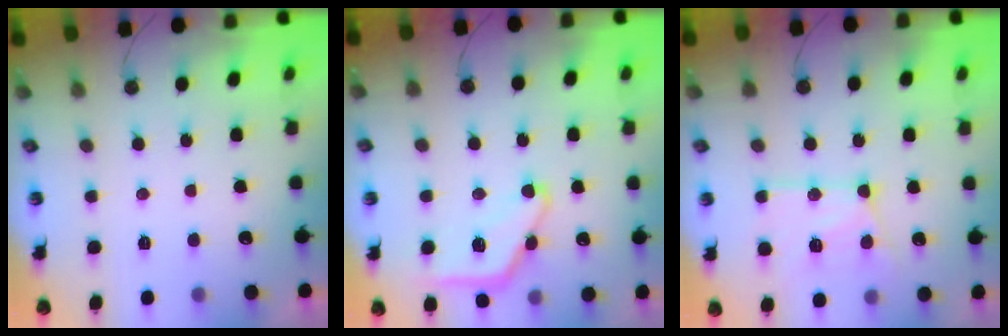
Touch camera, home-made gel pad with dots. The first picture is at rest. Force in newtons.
{"total": 12.2, "press": 12.2, "slide": 0.6}
{"total": 14.9, "press": 14.8, "slide": 1.2}